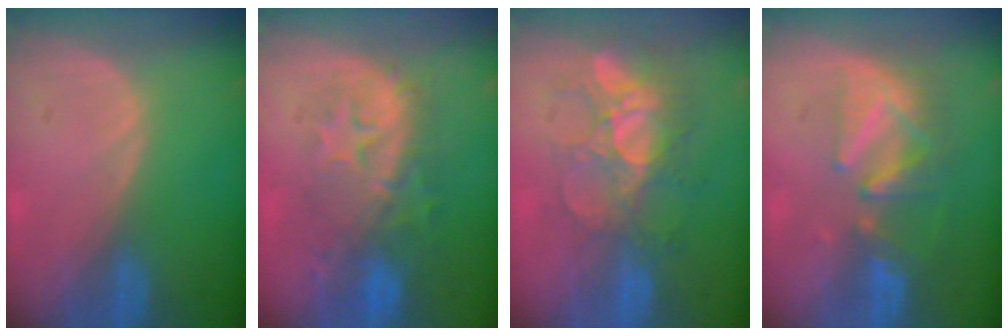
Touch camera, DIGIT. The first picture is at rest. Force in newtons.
{"total": 9.2, "press": 8.8, "slide": 2.5}
{"total": 9.6, "press": 8.4, "slide": 4.5}
{"total": 8.2, "press": 7.4, "slide": 3.6}